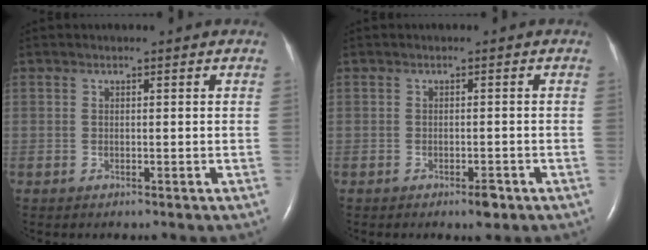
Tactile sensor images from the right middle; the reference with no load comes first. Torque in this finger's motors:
{"motor_torque": [0.37, -0.38, 0.10, 0.02]}